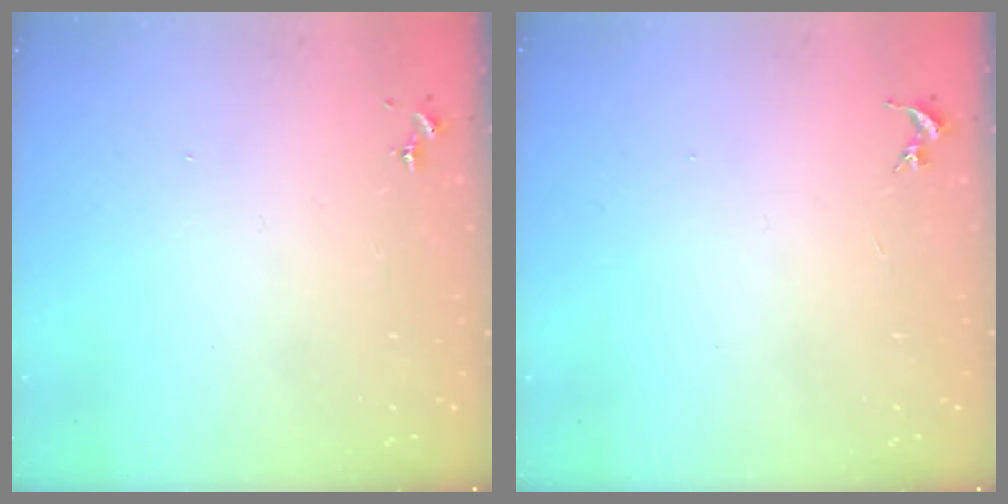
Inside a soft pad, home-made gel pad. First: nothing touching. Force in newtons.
{"total": 0.0}